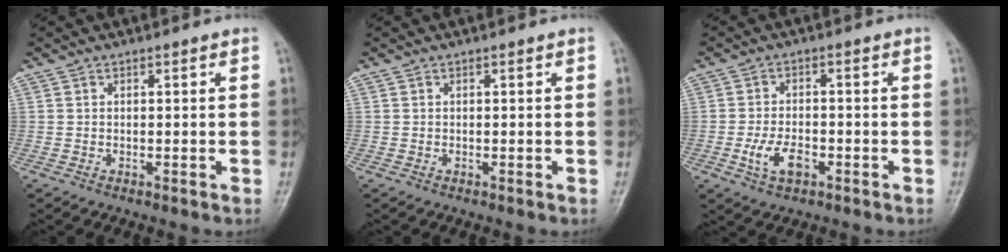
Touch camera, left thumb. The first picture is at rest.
{"total": 0.0}
{"total": 5.5, "force": [-2.1, 3.1, 4.0], "torque": [-0.077, 0.010, -0.038]}